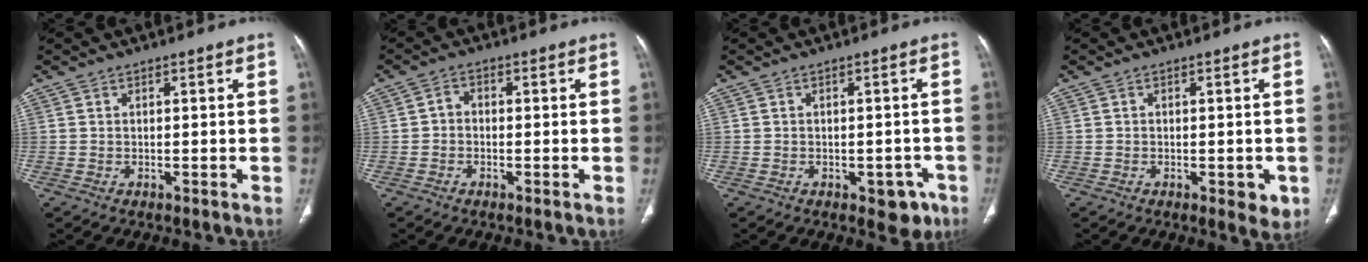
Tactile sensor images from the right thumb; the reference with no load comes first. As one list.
[{"total": 2.1, "force": [-0.4, 1.6, 1.2], "torque": [-0.014, 0.009, -0.016]}, {"total": 4.4, "force": [-2.2, 2.8, 2.6], "torque": [-0.005, 0.015, -0.022]}, {"total": 3.6, "force": [-1.1, 1.8, 2.9], "torque": [-0.019, -0.004, -0.011]}]